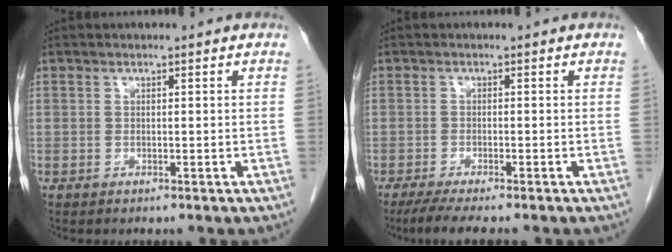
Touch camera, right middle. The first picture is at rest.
{"total": 5.3, "force": [-4.3, 0.1, 3.2], "torque": [-0.051, -0.013, -0.070]}